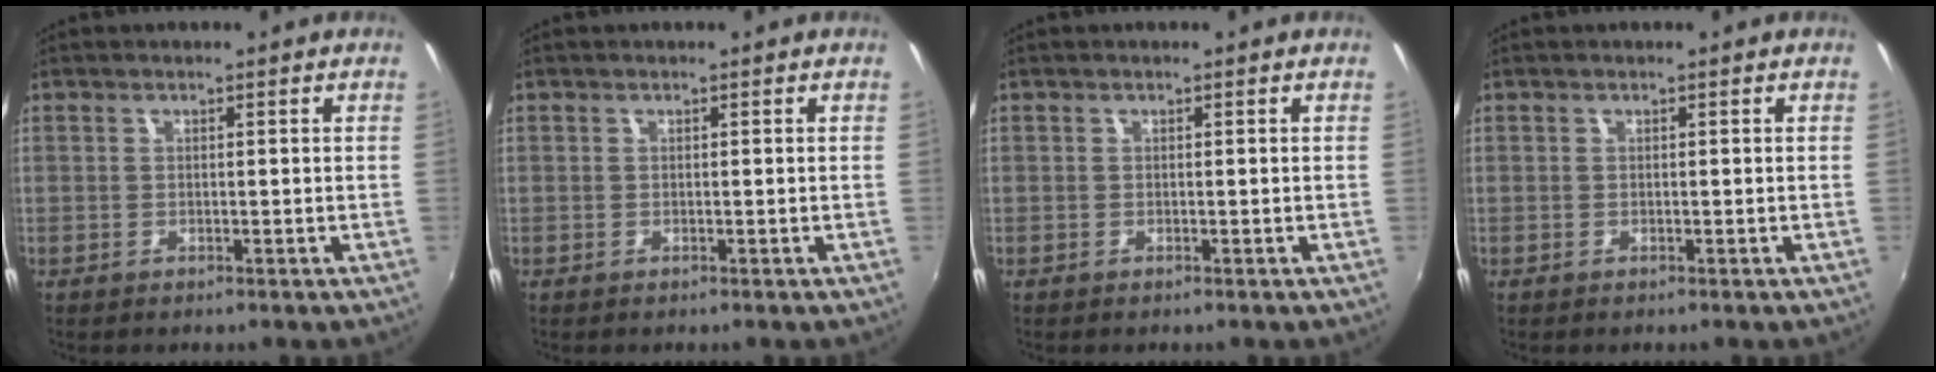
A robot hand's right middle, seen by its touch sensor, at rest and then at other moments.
{"total": 0.0}
{"total": 0.0}
{"total": 0.0}